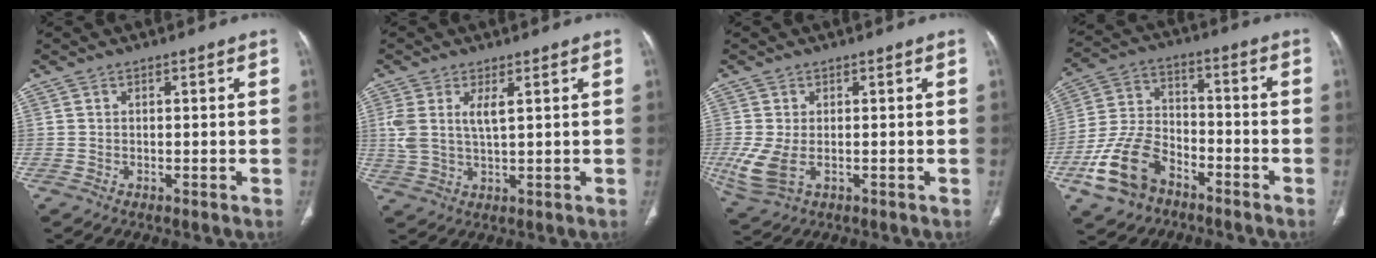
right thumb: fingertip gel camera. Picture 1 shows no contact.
{"total": 5.5, "force": [1.8, 2.0, 4.8], "torque": [-0.115, -0.005, 0.044]}
{"total": 6.2, "force": [-1.2, 3.5, 5.0], "torque": [-0.129, -0.010, -0.014]}
{"total": 13.5, "force": [-7.4, 8.5, 7.5], "torque": [-0.143, 0.047, -0.143]}